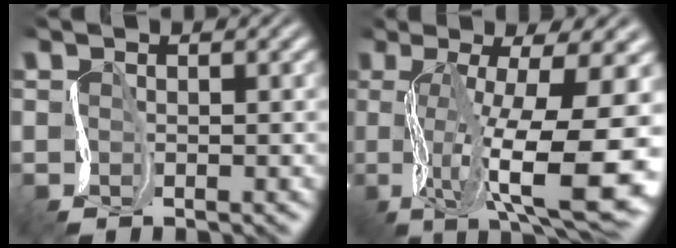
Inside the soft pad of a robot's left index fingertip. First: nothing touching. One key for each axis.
{"total": 15.2, "fx": -2.1, "fy": 5.1, "fz": 14.1, "tx": -0.222, "ty": -0.008, "tz": -0.010}